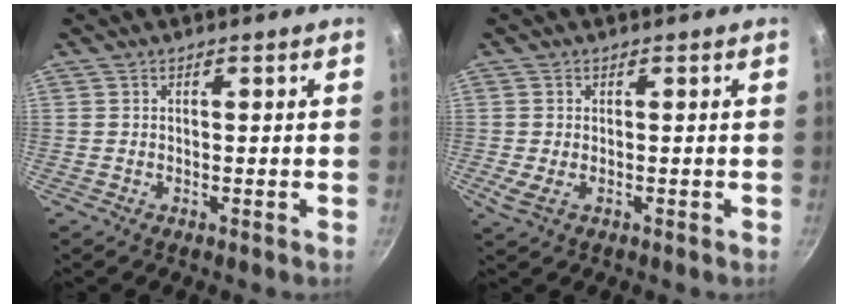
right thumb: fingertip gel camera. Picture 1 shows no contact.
{"total": 2.7, "force": [-0.5, 1.6, 2.1], "torque": [-0.034, -0.006, -0.007]}